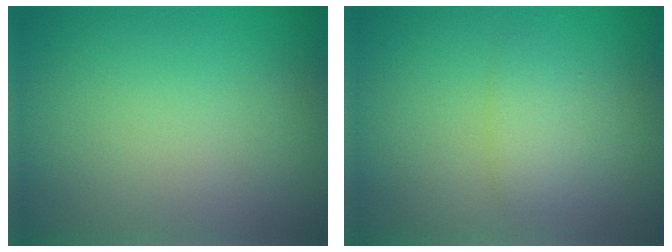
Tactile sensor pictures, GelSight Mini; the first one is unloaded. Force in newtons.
{"total": 2.1, "press": 2.1, "slide": 0.1}